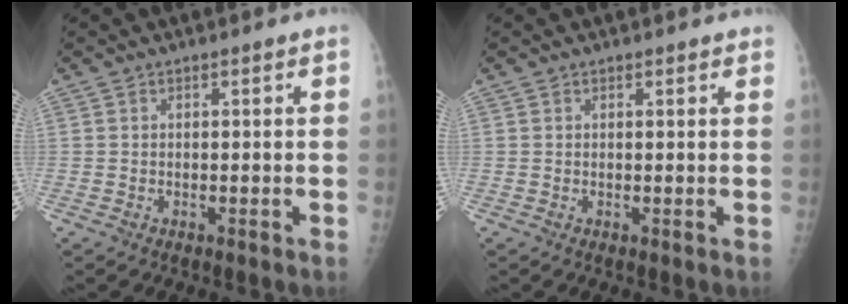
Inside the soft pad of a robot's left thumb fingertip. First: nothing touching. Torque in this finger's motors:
{"motor_torque": [-0.14, 0.03, 0.06, 0.05, 0.02]}